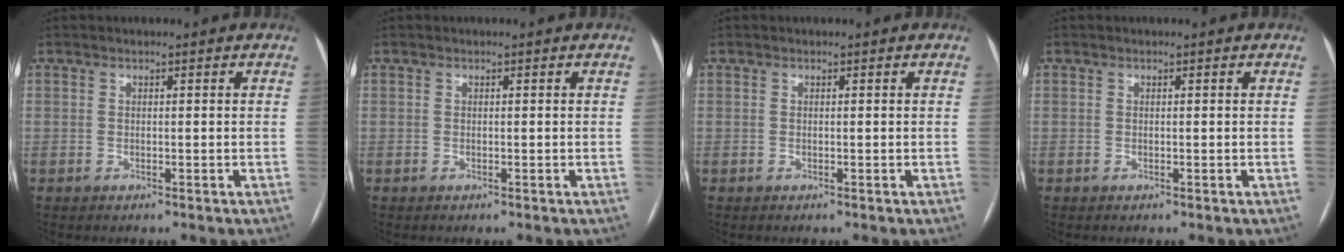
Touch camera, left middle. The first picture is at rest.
{"total": 0.0}
{"total": 0.0}
{"total": 0.0}